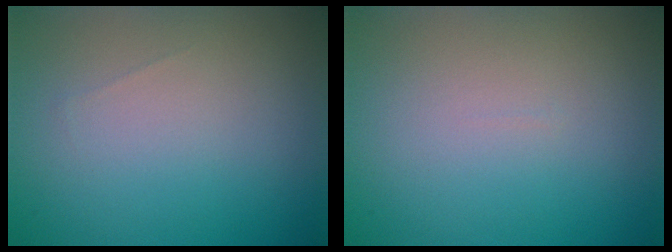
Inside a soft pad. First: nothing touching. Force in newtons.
{"total": 0.0}